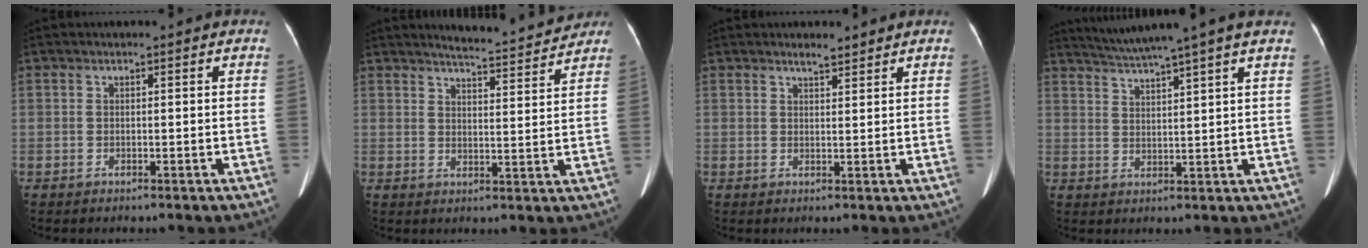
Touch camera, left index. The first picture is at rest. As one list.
[{"total": 9.6, "force": [9.3, 0.5, 2.5], "torque": [-0.041, -0.001, 0.116]}, {"total": 1.7, "force": [1.6, 0.3, 0.6], "torque": [-0.016, -0.005, 0.029]}, {"total": 9.0, "force": [7.7, -2.0, 4.2], "torque": [-0.076, 0.015, 0.116]}]